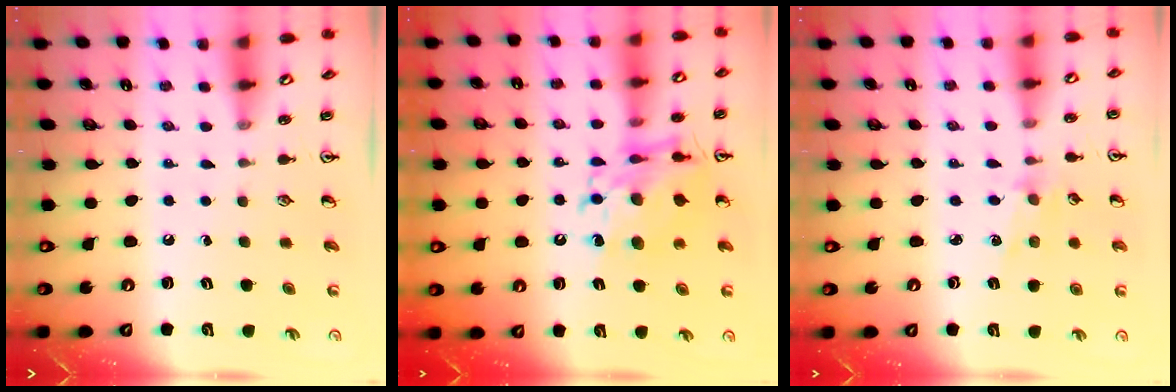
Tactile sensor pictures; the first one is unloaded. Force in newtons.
{"total": 12.7, "press": 12.7, "slide": 1.1}
{"total": 1.0, "press": 1.0, "slide": 0.2}